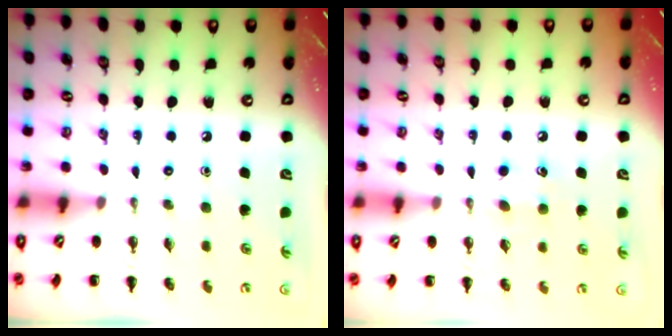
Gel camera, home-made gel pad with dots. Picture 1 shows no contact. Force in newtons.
{"total": 5.5, "press": 5.2, "slide": 1.7}